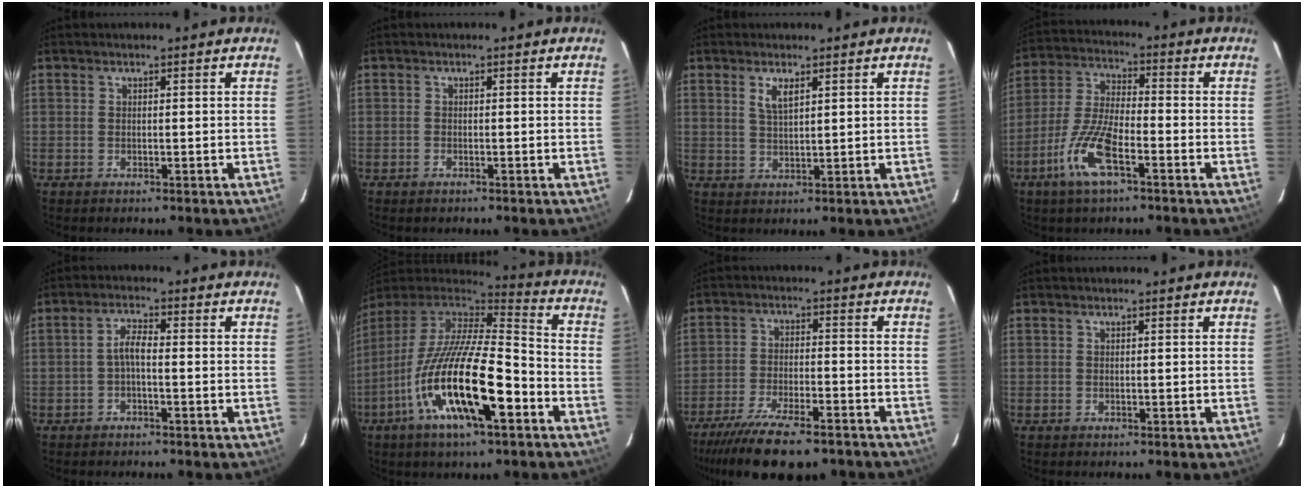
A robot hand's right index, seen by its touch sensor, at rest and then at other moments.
{"total": 0.6, "force": [-0.5, 0.3, 0.2], "torque": [-0.004, 0.001, -0.010]}
{"total": 3.3, "force": [1.7, 1.0, 2.7], "torque": [-0.050, -0.001, 0.033]}
{"total": 11.2, "force": [-5.7, 3.3, 9.1], "torque": [-0.198, -0.004, -0.115]}
{"total": 2.8, "force": [-1.0, 0.7, 2.5], "torque": [-0.054, 0.010, -0.021]}
{"total": 23.0, "force": [-9.6, 6.4, 19.9], "torque": [-0.362, -0.039, -0.179]}
{"total": 18.7, "force": [-14.9, 5.0, 10.1], "torque": [-0.203, -0.037, -0.229]}
{"total": 0.0}